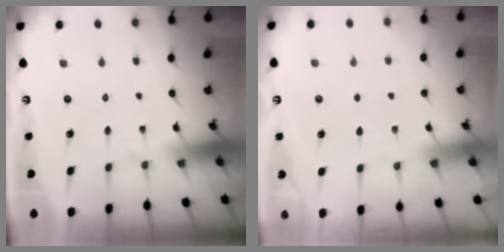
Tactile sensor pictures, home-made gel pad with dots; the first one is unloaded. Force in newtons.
{"total": 3.0, "press": 3.0, "slide": 0.4}